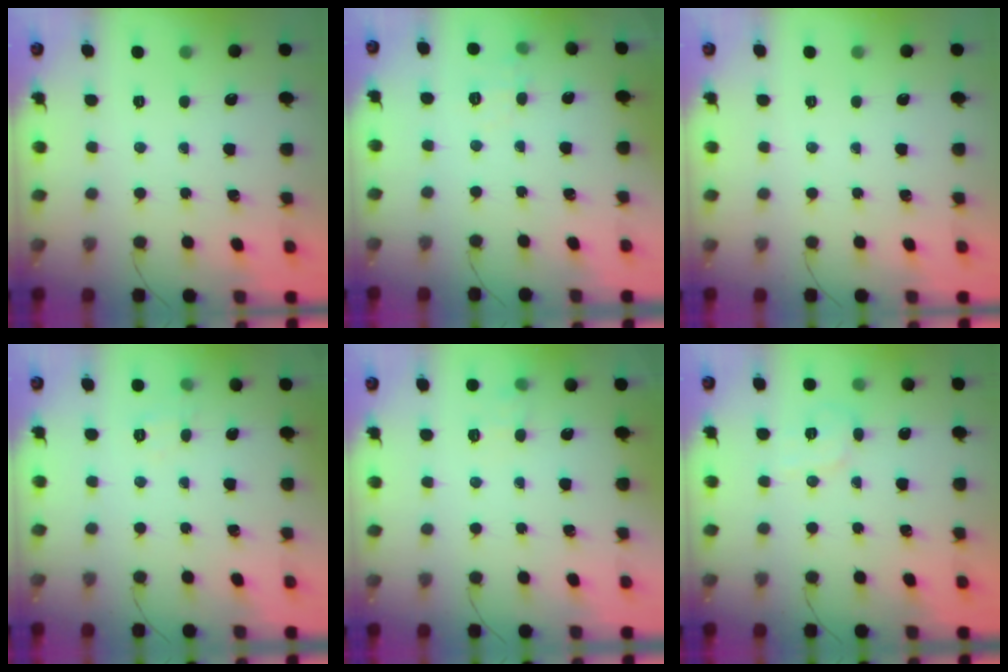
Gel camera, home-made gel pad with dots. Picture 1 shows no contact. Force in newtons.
{"total": 5.1, "press": 4.8, "slide": 1.7}
{"total": 0.0}
{"total": 3.5, "press": 3.3, "slide": 1.4}
{"total": 7.3, "press": 7.0, "slide": 2.0}
{"total": 6.6, "press": 6.4, "slide": 1.8}